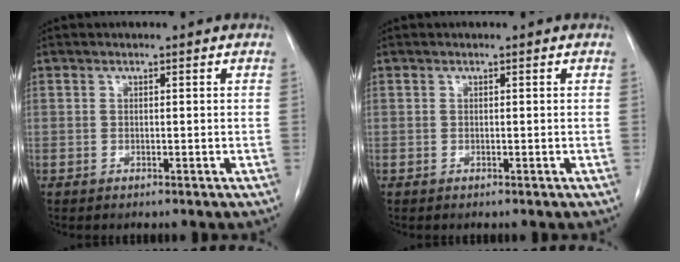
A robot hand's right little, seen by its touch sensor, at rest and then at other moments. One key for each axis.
{"total": 0.0}